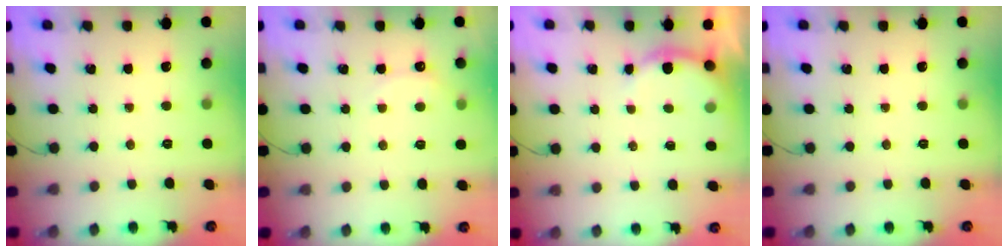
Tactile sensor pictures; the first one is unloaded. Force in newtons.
{"total": 3.3, "press": 3.2, "slide": 0.8}
{"total": 5.2, "press": 5.2, "slide": 0.5}
{"total": 0.0}